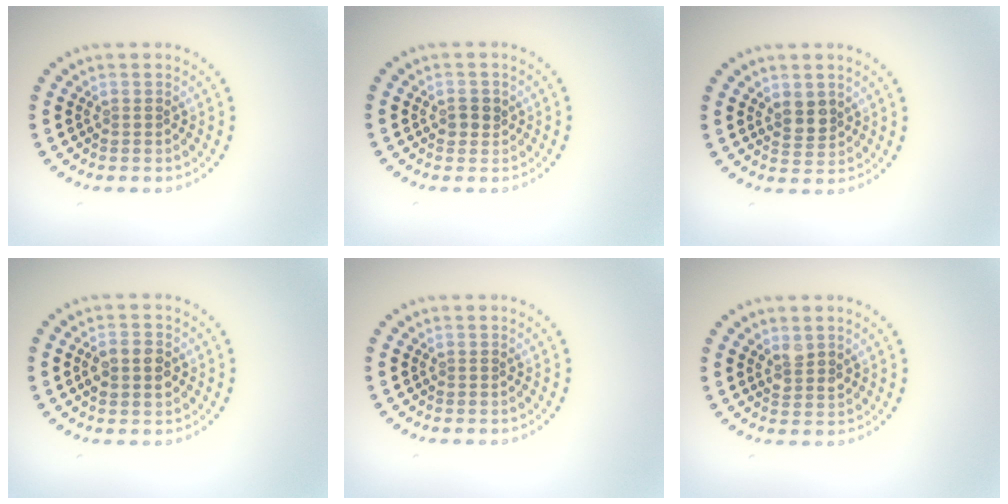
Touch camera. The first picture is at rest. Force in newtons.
{"total": 1.4, "press": 1.3, "slide": 0.5}
{"total": 1.9, "press": 1.7, "slide": 0.8}
{"total": 3.0, "press": 3.0, "slide": 0.1}
{"total": 0.0}
{"total": 1.7, "press": 1.5, "slide": 0.8}